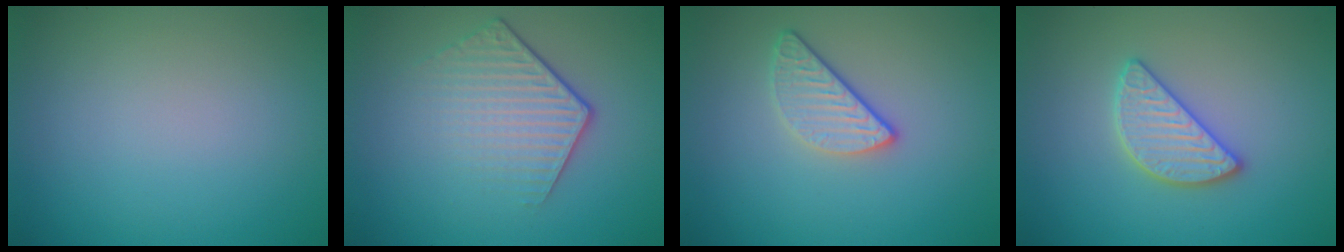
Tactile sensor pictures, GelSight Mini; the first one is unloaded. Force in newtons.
{"total": 4.2, "press": 2.9, "slide": 3.0}
{"total": 2.7, "press": 2.3, "slide": 1.3}
{"total": 3.0, "press": 3.0, "slide": 0.2}